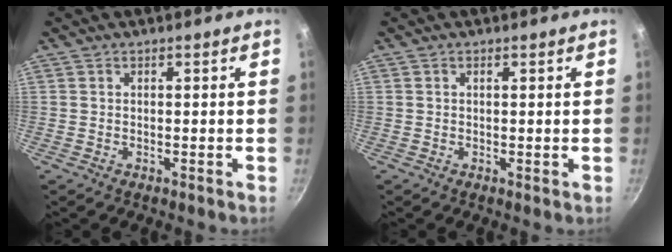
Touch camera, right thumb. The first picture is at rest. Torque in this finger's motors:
{"motor_torque": [0.24, 0.10, -0.21, 0.02, -0.02]}